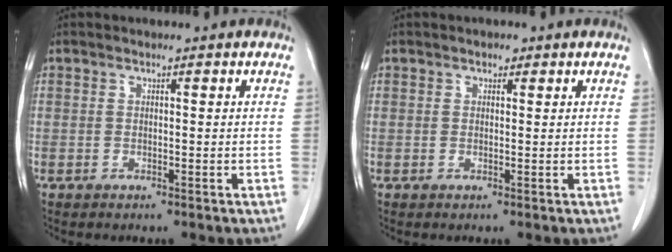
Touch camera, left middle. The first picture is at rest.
{"total": 0.8, "force": [0.5, 0.5, 0.3], "torque": [-0.007, -0.001, 0.007]}